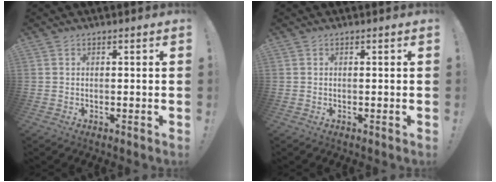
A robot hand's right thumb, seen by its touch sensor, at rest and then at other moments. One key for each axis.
{"total": 0.0}